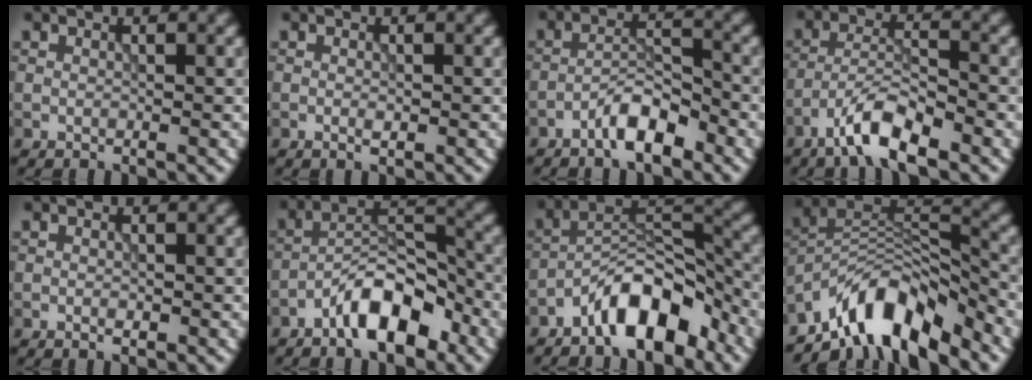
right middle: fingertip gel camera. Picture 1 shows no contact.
{"total": 0.8, "force": [-0.2, 0.2, 0.7], "torque": [-0.013, -0.002, -0.003]}
{"total": 4.0, "force": [-2.7, 1.1, 2.7], "torque": [-0.045, 0.014, -0.054]}
{"total": 5.0, "force": [-3.4, 1.1, 3.5], "torque": [-0.063, 0.006, -0.071]}
{"total": 0.7, "force": [-0.3, 0.2, 0.6], "torque": [-0.010, -0.001, -0.003]}
{"total": 7.1, "force": [-4.3, 2.6, 5.1], "torque": [-0.080, 0.019, -0.081]}
{"total": 7.5, "force": [-5.0, 2.7, 5.0], "torque": [-0.068, 0.021, -0.091]}
{"total": 9.0, "force": [-6.8, 3.0, 5.0], "torque": [-0.070, 0.002, -0.134]}